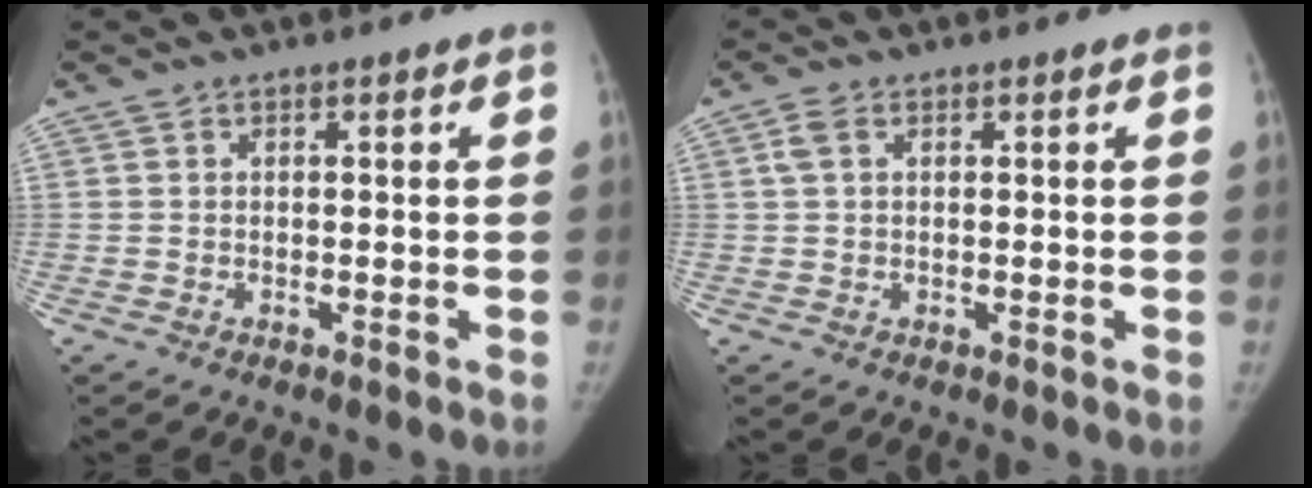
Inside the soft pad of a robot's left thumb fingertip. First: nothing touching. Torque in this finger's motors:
{"motor_torque": [0.55, 0.06, 0.36, -0.85, 0.15]}